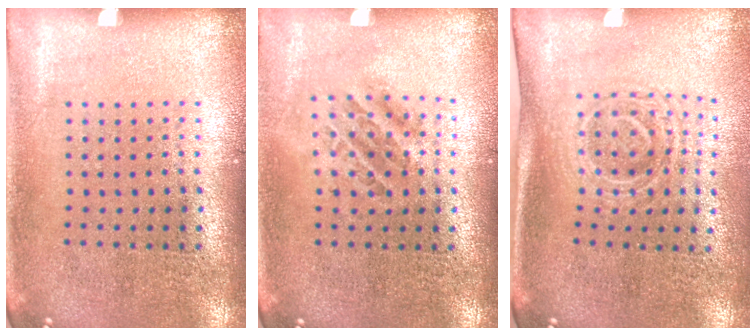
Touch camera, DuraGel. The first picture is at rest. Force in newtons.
{"total": 1.2, "press": 1.1, "slide": 0.6}
{"total": 1.6, "press": 1.3, "slide": 1.0}